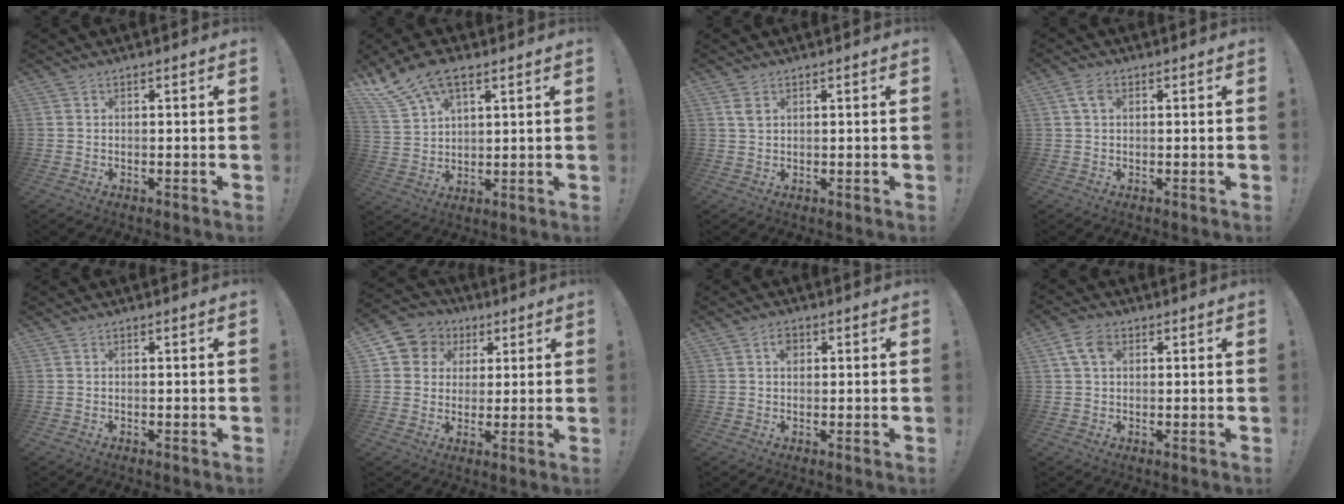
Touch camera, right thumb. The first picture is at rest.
{"total": 10.7, "force": [7.1, 5.0, 6.2], "torque": [-0.117, -0.029, 0.138]}
{"total": 2.6, "force": [1.4, 1.4, 1.7], "torque": [-0.021, -0.005, 0.022]}
{"total": 3.6, "force": [1.3, 2.1, 2.6], "torque": [-0.050, 0.006, 0.023]}
{"total": 0.0}
{"total": 8.1, "force": [2.5, 7.5, 1.9], "torque": [-0.029, -0.009, 0.053]}
{"total": 2.9, "force": [0.9, 2.1, 1.8], "torque": [-0.018, -0.002, 0.011]}
{"total": 6.0, "force": [2.0, 3.9, 4.1], "torque": [-0.077, 0.008, 0.043]}